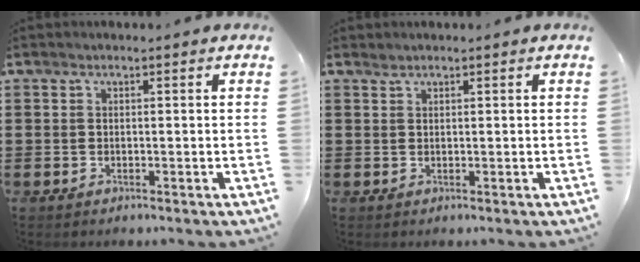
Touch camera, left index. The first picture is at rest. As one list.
[{"total": 0.6, "force": [0.6, 0.1, 0.1], "torque": [-0.005, -0.001, 0.013]}]